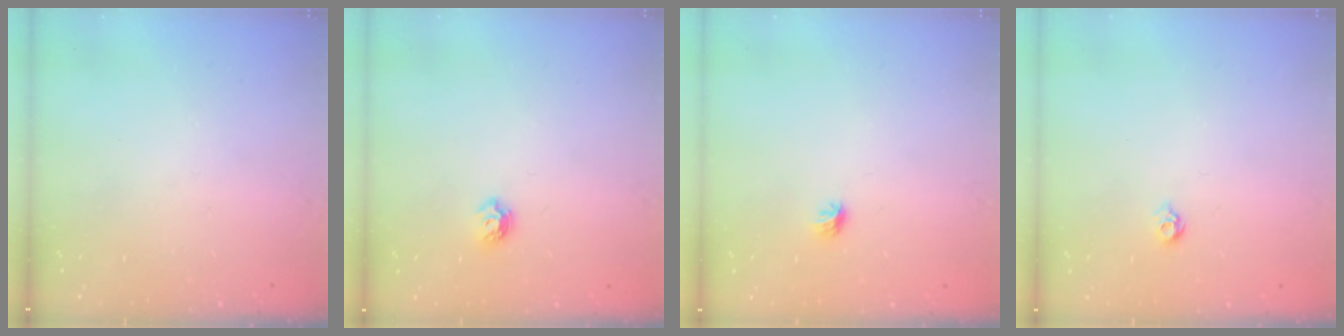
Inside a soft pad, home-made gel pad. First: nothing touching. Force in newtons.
{"total": 5.5, "press": 5.5, "slide": 0.8}
{"total": 4.2, "press": 4.1, "slide": 1.0}
{"total": 4.4, "press": 4.3, "slide": 0.9}